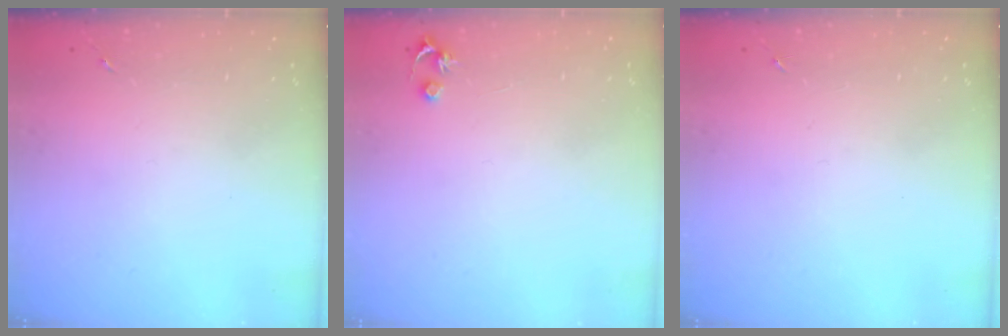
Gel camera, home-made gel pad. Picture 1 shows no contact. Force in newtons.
{"total": 3.5, "press": 3.5, "slide": 0.3}
{"total": 0.0}